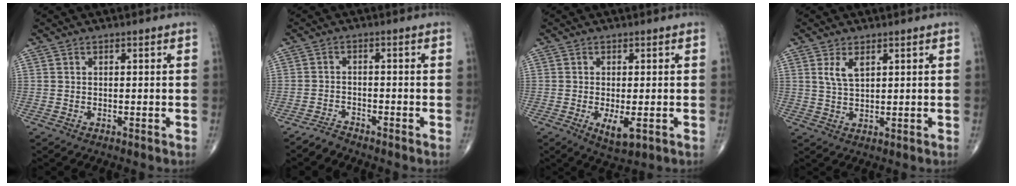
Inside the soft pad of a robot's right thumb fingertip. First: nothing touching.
{"total": 2.3, "force": [-2.2, 0.3, 0.1], "torque": [-0.002, 0.001, -0.045]}
{"total": 4.7, "force": [-1.3, 1.7, 4.1], "torque": [-0.072, -0.012, -0.016]}
{"total": 3.6, "force": [1.7, 1.7, 2.8], "torque": [-0.051, -0.007, 0.037]}